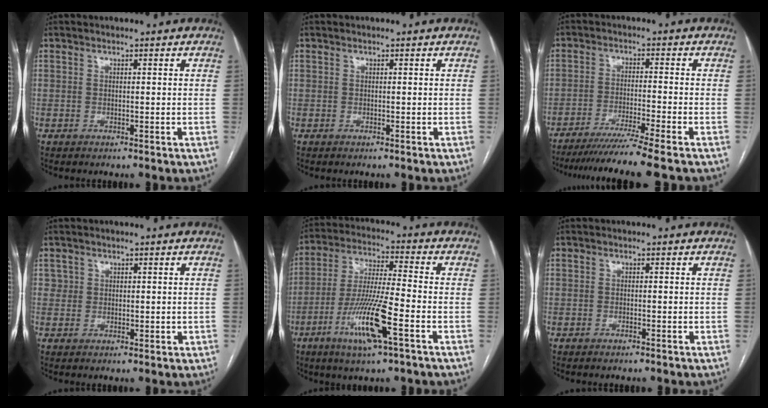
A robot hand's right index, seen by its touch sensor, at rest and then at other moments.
{"total": 0.0}
{"total": 10.8, "force": [-9.0, -2.7, 5.2], "torque": [-0.060, -0.038, -0.144]}
{"total": 2.0, "force": [0.6, 1.9, 0.4], "torque": [-0.001, -0.001, 0.012]}
{"total": 12.6, "force": [-5.3, 0.7, 11.4], "torque": [-0.225, -0.017, -0.100]}
{"total": 0.6, "force": [-0.5, 0.0, 0.3], "torque": [-0.010, -0.001, -0.008]}